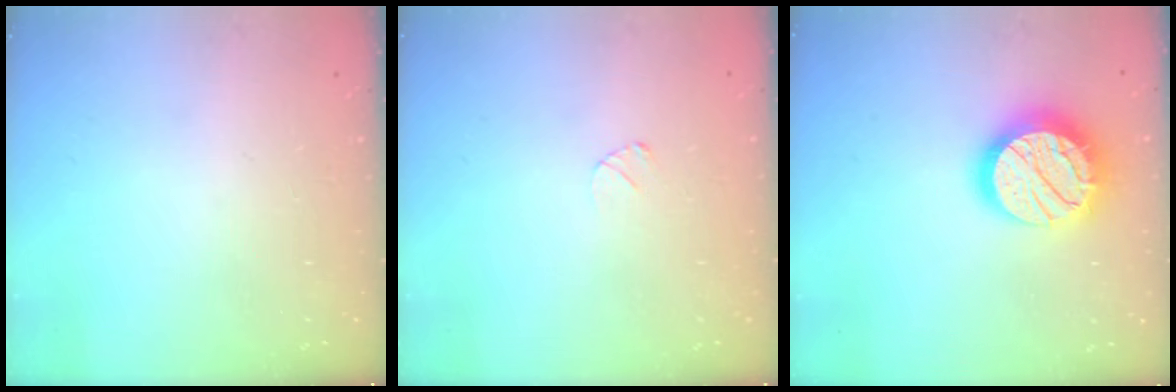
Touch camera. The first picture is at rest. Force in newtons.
{"total": 2.6, "press": 2.6, "slide": 0.3}
{"total": 20.4, "press": 20.4, "slide": 1.5}